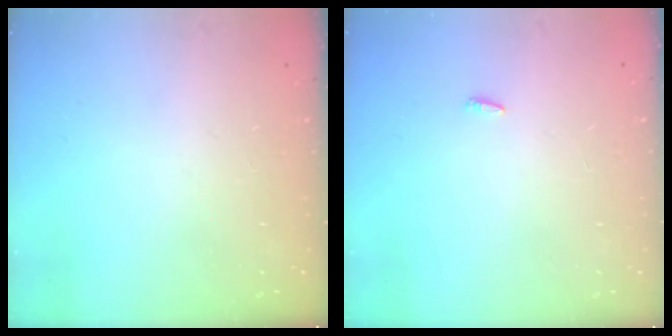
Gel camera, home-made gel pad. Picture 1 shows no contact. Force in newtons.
{"total": 2.1, "press": 1.9, "slide": 0.7}